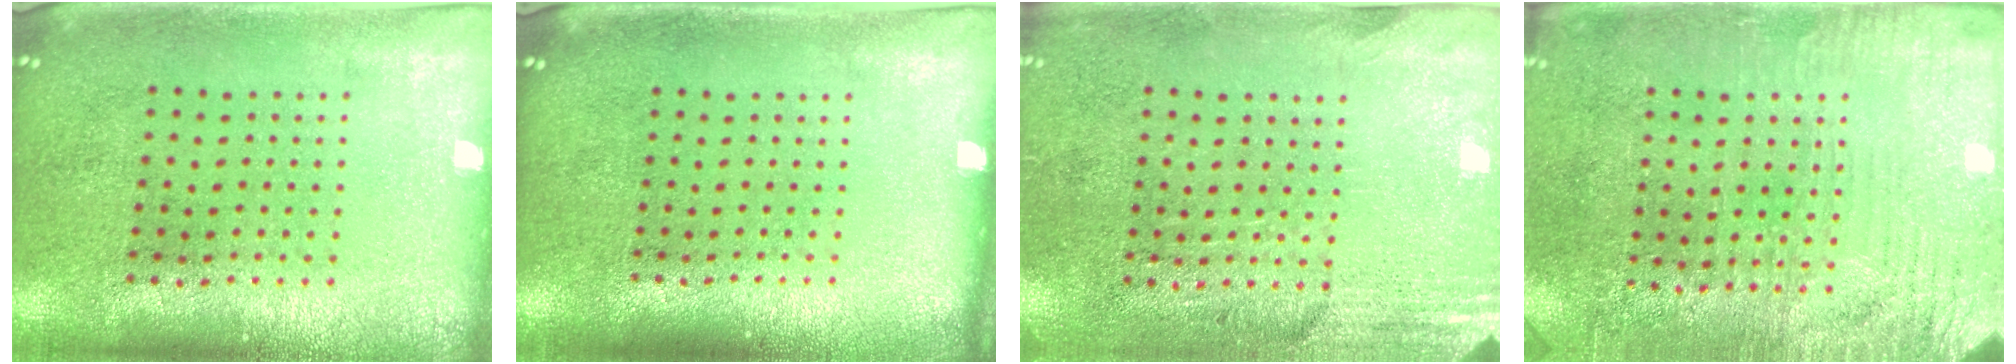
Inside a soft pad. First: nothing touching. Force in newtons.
{"total": 0.0}
{"total": 2.8, "press": 2.5, "slide": 1.4}
{"total": 3.2, "press": 3.1, "slide": 0.8}